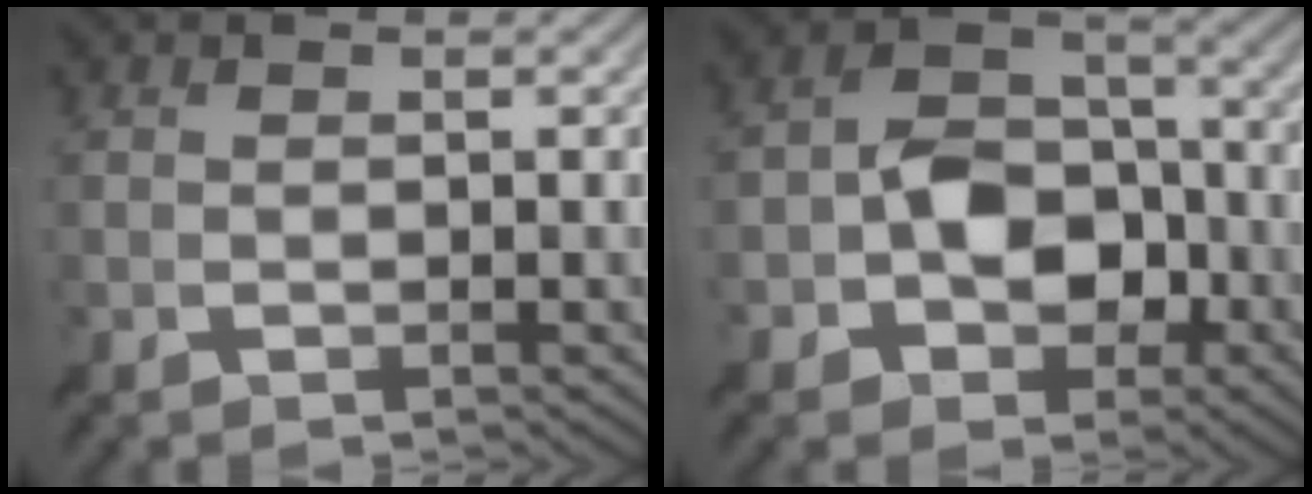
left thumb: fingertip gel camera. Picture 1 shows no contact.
{"total": 8.0, "force": [-2.6, 5.7, 4.9], "torque": [-0.087, 0.010, -0.062]}